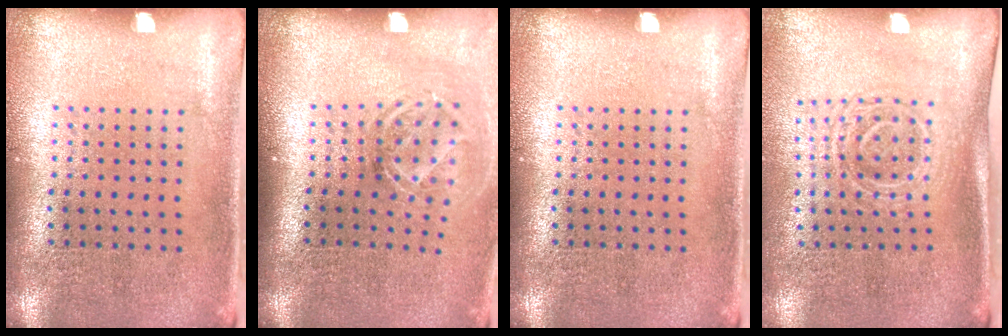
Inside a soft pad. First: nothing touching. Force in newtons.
{"total": 1.8, "press": 1.3, "slide": 1.3}
{"total": 0.0}
{"total": 1.6, "press": 1.3, "slide": 1.0}